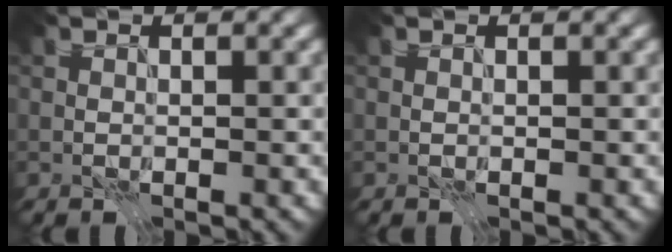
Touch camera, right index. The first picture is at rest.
{"total": 0.0}